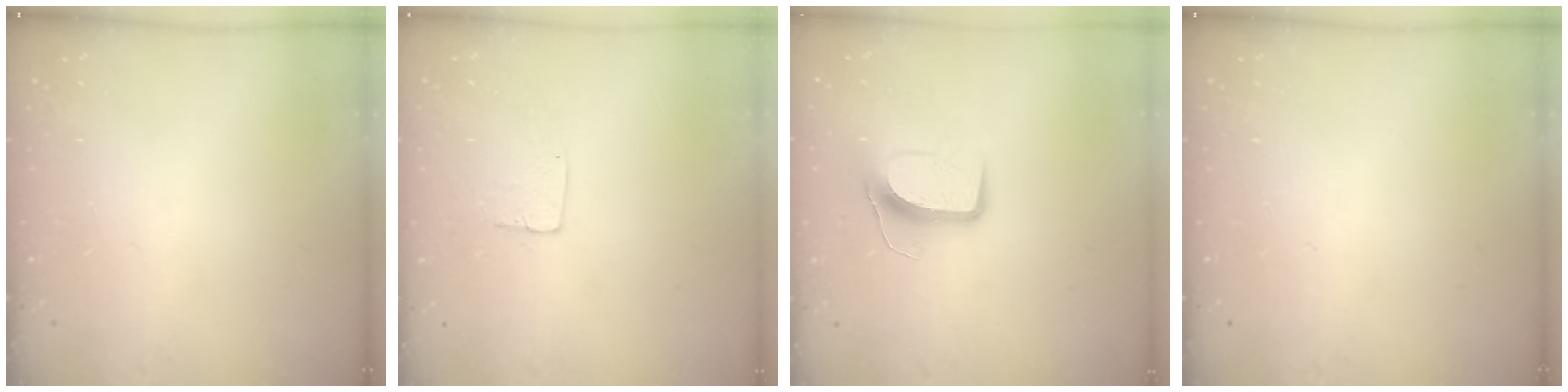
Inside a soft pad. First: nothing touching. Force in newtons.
{"total": 5.6, "press": 5.6, "slide": 0.2}
{"total": 9.2, "press": 9.2, "slide": 0.4}
{"total": 0.0}